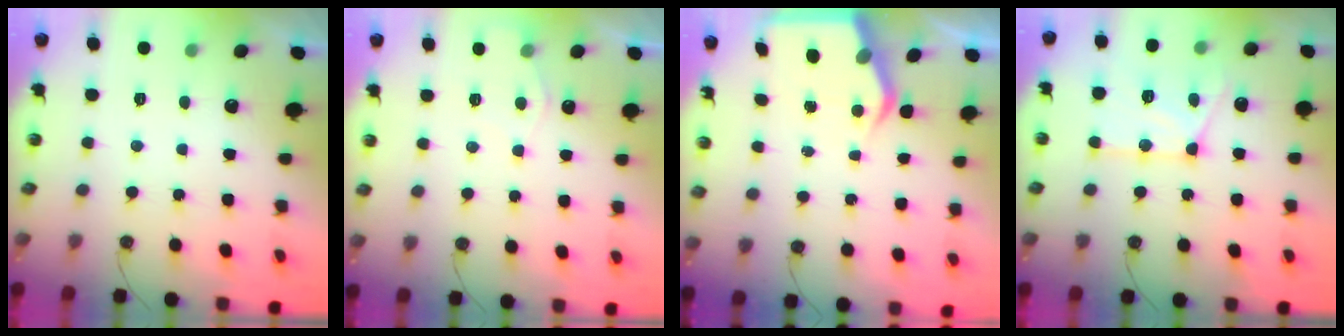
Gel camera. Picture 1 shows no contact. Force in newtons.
{"total": 6.0, "press": 6.0, "slide": 0.8}
{"total": 6.3, "press": 6.3, "slide": 0.6}
{"total": 14.9, "press": 14.8, "slide": 1.5}